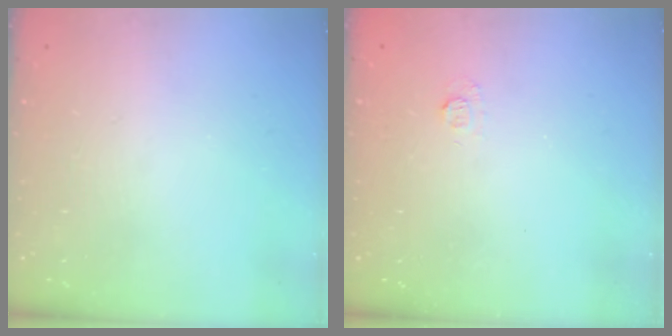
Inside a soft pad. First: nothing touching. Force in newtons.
{"total": 2.7, "press": 2.5, "slide": 0.9}